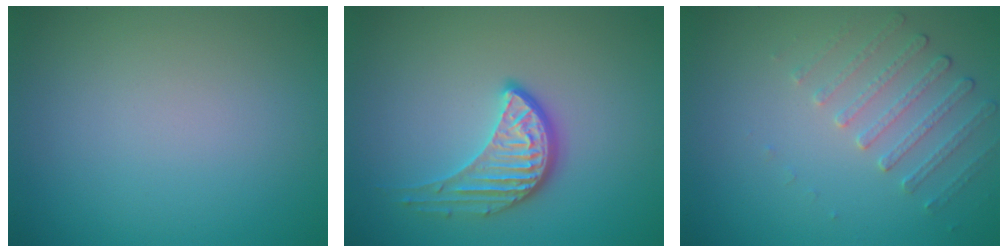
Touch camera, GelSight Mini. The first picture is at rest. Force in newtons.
{"total": 3.7, "press": 3.0, "slide": 2.2}
{"total": 1.9, "press": 1.5, "slide": 1.2}